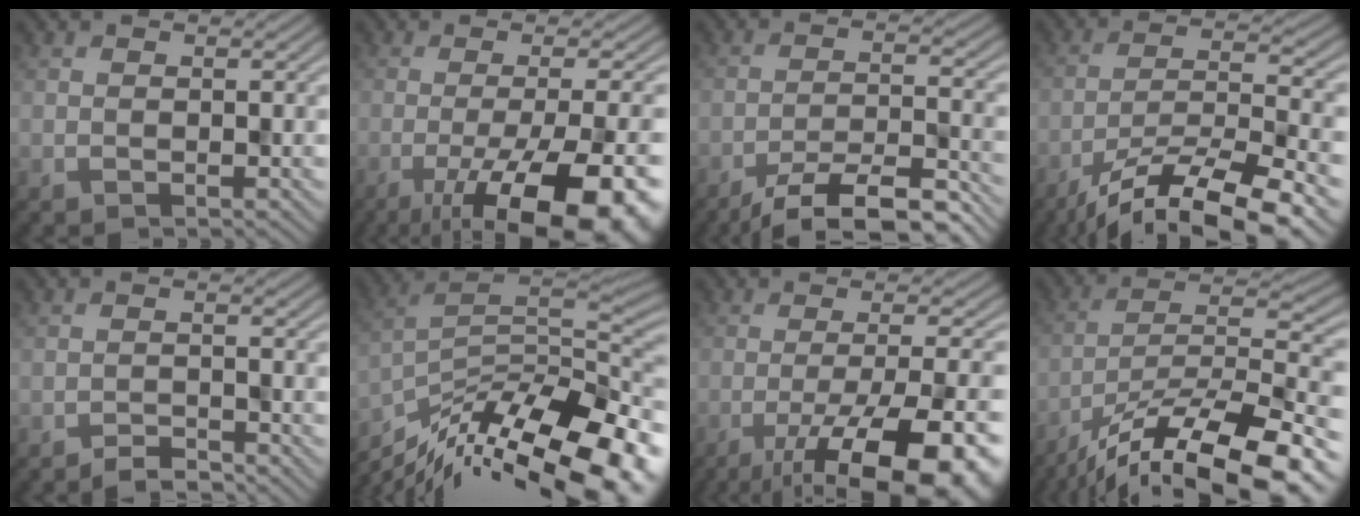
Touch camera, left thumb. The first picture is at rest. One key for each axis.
{"total": 16.4, "fx": -7.7, "fy": 4.7, "fz": 13.7, "tx": -0.172, "ty": -0.003, "tz": -0.108}
{"total": 10.2, "fx": -8.2, "fy": 1.9, "fz": 5.8, "tx": -0.098, "ty": -0.005, "tz": -0.130}
{"total": 14.3, "fx": -9.8, "fy": 3.7, "fz": 9.7, "tx": -0.173, "ty": -0.008, "tz": -0.162}
{"total": 2.2, "fx": -2.1, "fy": 0.3, "fz": 0.7, "tx": -0.008, "ty": 0.004, "tz": -0.041}
{"total": 17.3, "fx": -11.1, "fy": 6.2, "fz": 11.7, "tx": -0.202, "ty": 0.001, "tz": -0.179}
{"total": 16.9, "fx": -9.5, "fy": 4.8, "fz": 13.1, "tx": -0.168, "ty": -0.020, "tz": -0.134}
{"total": 17.3, "fx": -12.1, "fy": 5.0, "fz": 11.3, "tx": -0.196, "ty": -0.012, "tz": -0.209}